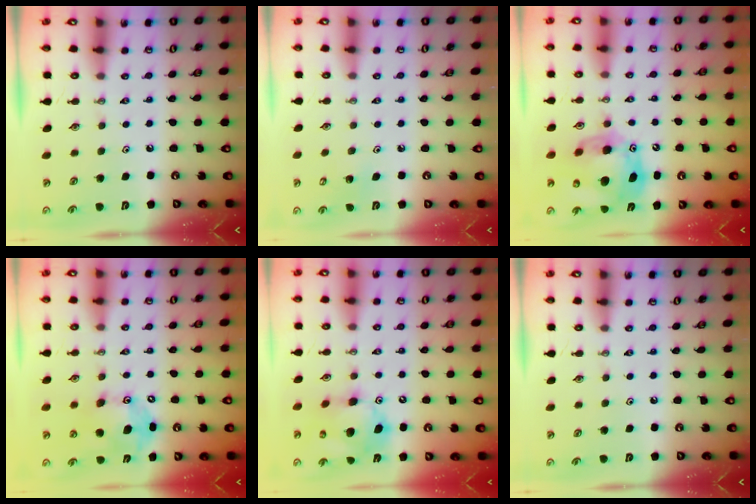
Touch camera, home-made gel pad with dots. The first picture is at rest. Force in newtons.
{"total": 2.9, "press": 2.9, "slide": 0.3}
{"total": 17.3, "press": 17.1, "slide": 2.9}
{"total": 11.8, "press": 11.3, "slide": 3.3}
{"total": 13.7, "press": 13.4, "slide": 2.4}
{"total": 0.0}